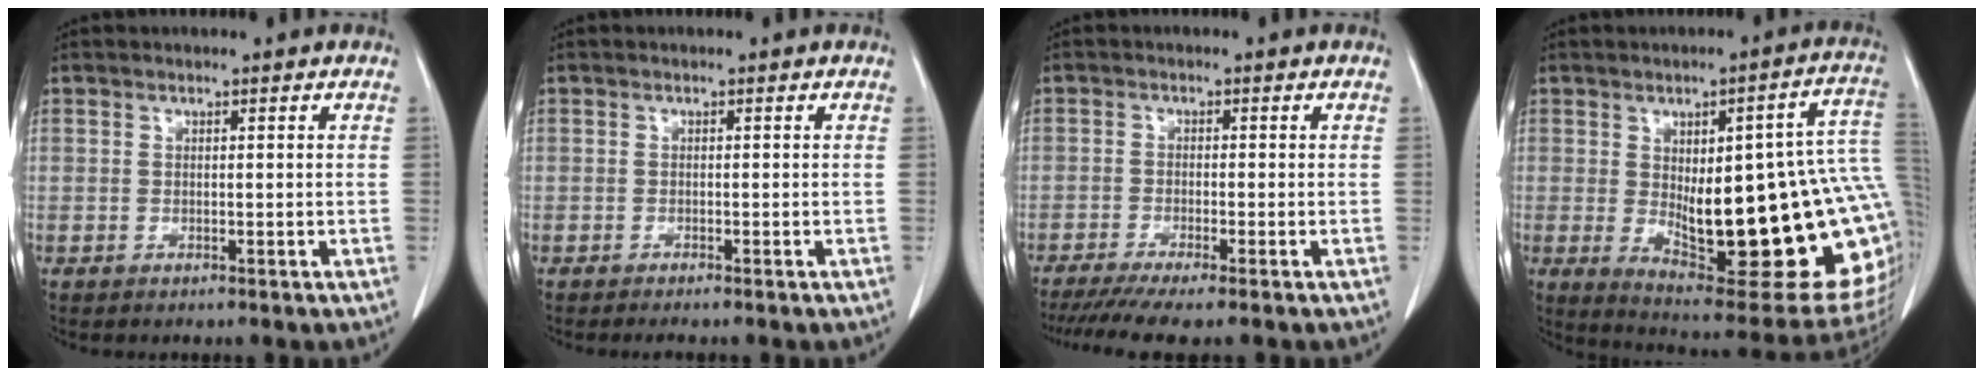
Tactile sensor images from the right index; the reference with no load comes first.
{"total": 2.0, "force": [-1.8, 0.0, 0.9], "torque": [-0.010, -0.003, -0.022]}
{"total": 7.2, "force": [-5.8, -0.3, 4.2], "torque": [-0.060, -0.016, -0.094]}
{"total": 28.4, "force": [-0.7, 6.8, 27.6], "torque": [-0.299, 0.007, 0.008]}